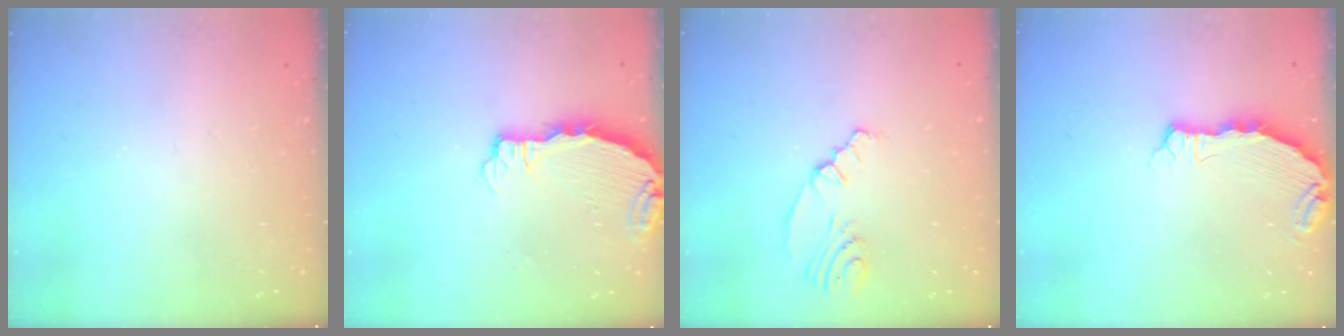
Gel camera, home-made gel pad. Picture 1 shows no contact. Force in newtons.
{"total": 3.8, "press": 3.8, "slide": 0.4}
{"total": 5.1, "press": 2.7, "slide": 4.3}
{"total": 6.6, "press": 5.3, "slide": 3.9}